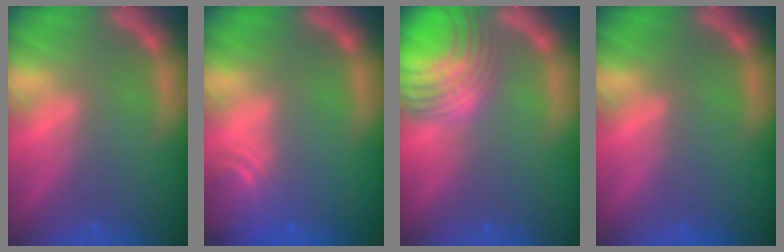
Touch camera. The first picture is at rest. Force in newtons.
{"total": 4.0}
{"total": 10.1}
{"total": 0.0}